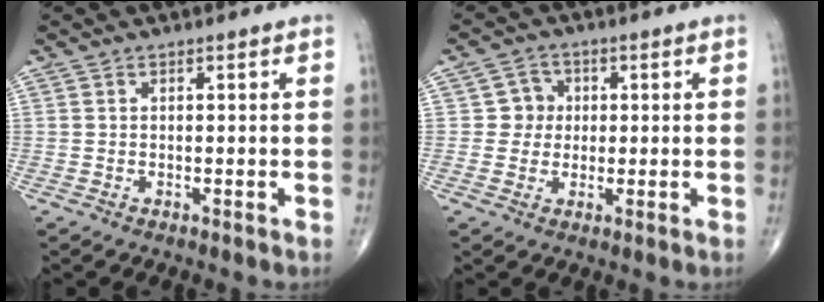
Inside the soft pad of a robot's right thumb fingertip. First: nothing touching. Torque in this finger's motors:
{"motor_torque": [-0.60, -0.09, -0.25, 0.16, 0.02]}